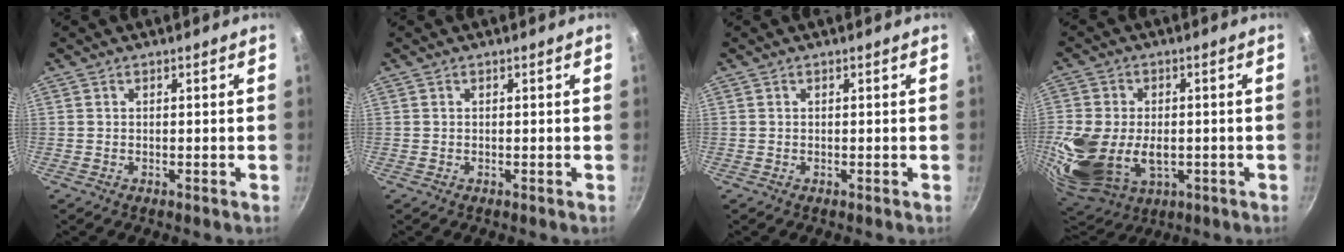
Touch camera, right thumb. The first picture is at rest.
{"total": 0.0}
{"total": 0.0}
{"total": 19.7, "force": [-2.9, 13.4, 14.1], "torque": [-0.303, -0.008, -0.034]}